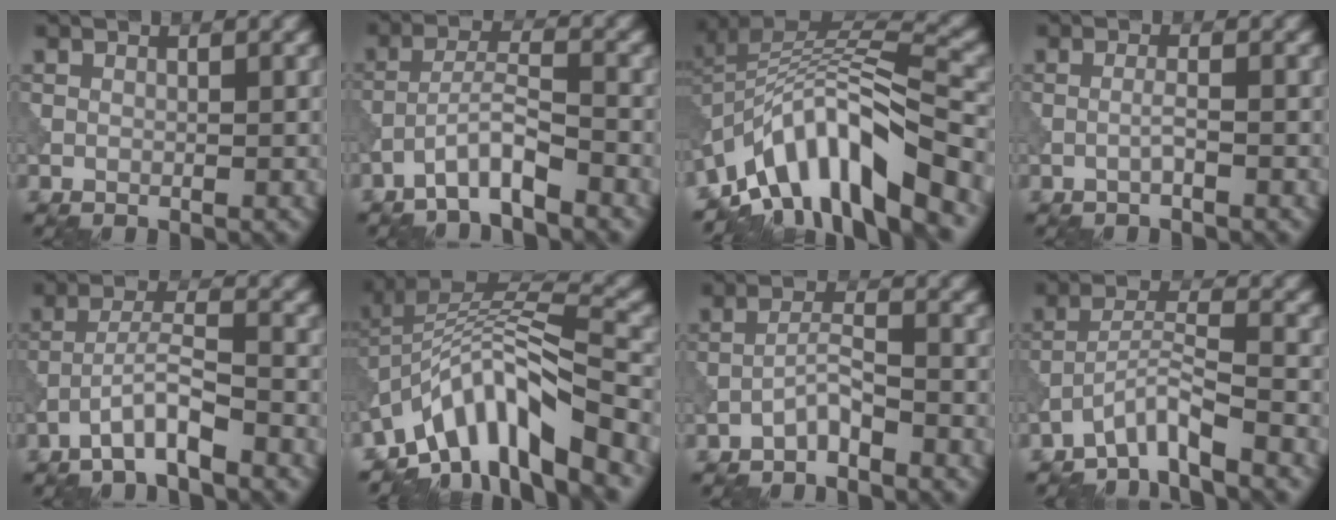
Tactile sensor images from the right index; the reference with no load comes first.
{"total": 3.8, "force": [-2.8, 0.5, 2.5], "torque": [-0.047, 0.015, -0.059]}
{"total": 12.1, "force": [-7.3, 4.3, 8.6], "torque": [-0.141, 0.017, -0.133]}
{"total": 1.1, "force": [-0.6, 0.0, 0.9], "torque": [-0.016, 0.006, -0.014]}
{"total": 4.0, "force": [-2.7, 0.5, 2.9], "torque": [-0.054, 0.017, -0.055]}
{"total": 10.6, "force": [-6.3, 3.3, 7.8], "torque": [-0.123, 0.013, -0.123]}
{"total": 2.1, "force": [-1.7, 0.3, 1.2], "torque": [-0.023, 0.013, -0.037]}
{"total": 4.0, "force": [-3.4, 0.2, 2.1], "torque": [-0.038, 0.009, -0.076]}